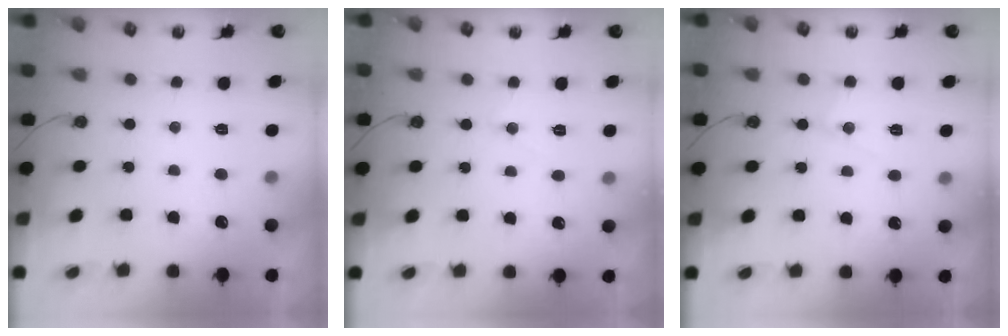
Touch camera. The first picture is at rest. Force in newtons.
{"total": 5.5, "press": 5.4, "slide": 0.8}
{"total": 7.3, "press": 7.3, "slide": 0.5}